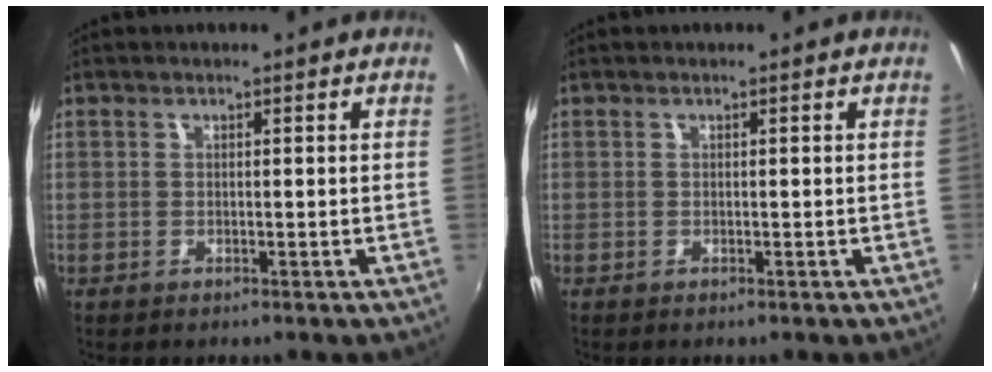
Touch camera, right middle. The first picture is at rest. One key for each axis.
{"total": 0.0}